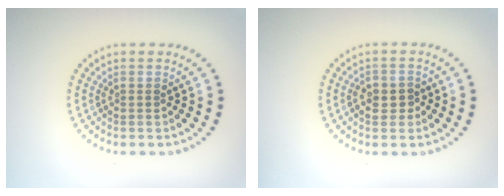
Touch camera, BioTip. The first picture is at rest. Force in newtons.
{"total": 2.3, "press": 2.2, "slide": 0.5}